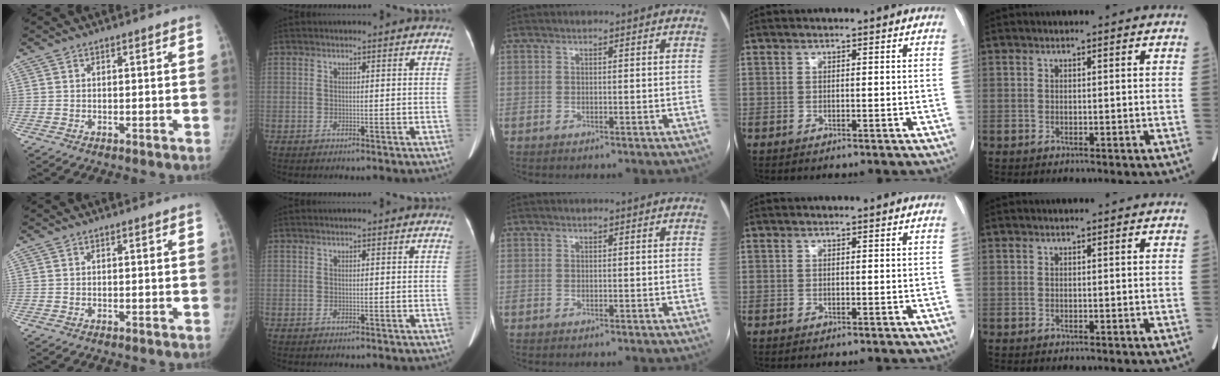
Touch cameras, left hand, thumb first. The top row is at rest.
{}